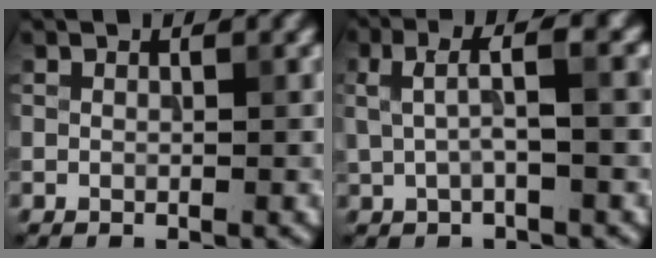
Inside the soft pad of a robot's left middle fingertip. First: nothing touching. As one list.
[{"total": 3.5, "force": [0.6, 0.8, 3.4], "torque": [-0.064, 0.012, 0.009]}]